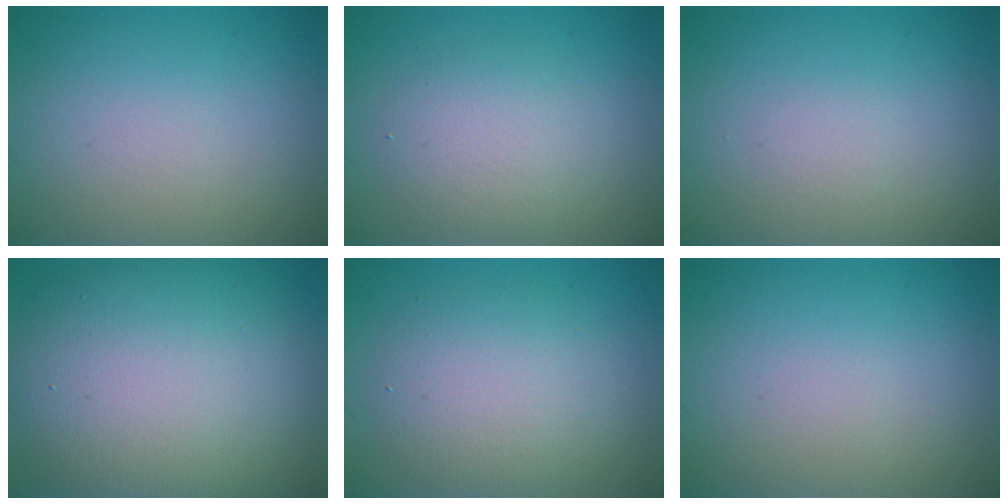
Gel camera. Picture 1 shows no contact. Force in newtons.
{"total": 3.4, "press": 3.3, "slide": 0.3}
{"total": 0.0}
{"total": 12.9, "press": 12.8, "slide": 1.2}
{"total": 4.9, "press": 4.8, "slide": 0.3}
{"total": 0.0}